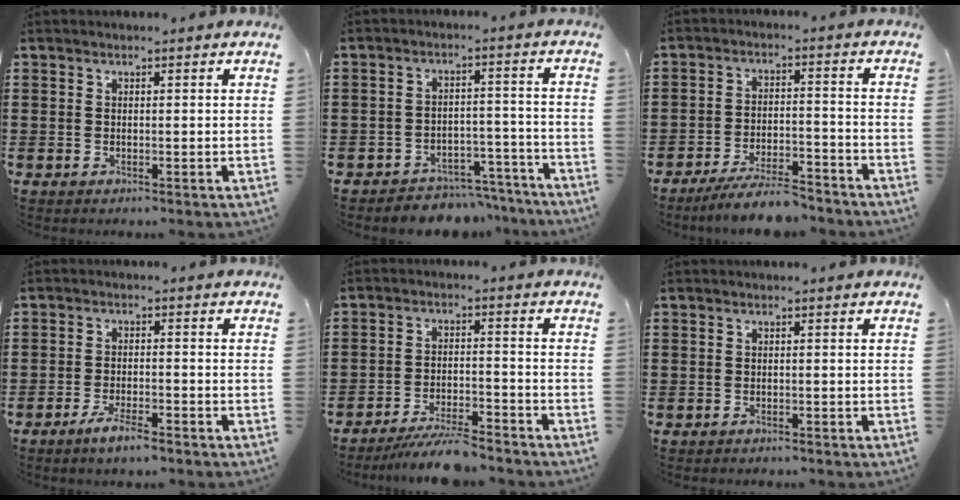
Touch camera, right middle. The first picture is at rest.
{"total": 4.9, "force": [-4.8, 0.9, 0.3], "torque": [-0.005, 0.013, -0.097]}
{"total": 7.0, "force": [-6.4, 0.5, 2.7], "torque": [-0.050, -0.001, -0.120]}
{"total": 3.8, "force": [-2.8, 0.3, 2.5], "torque": [-0.047, -0.002, -0.052]}
{"total": 6.9, "force": [-6.4, 0.5, 2.5], "torque": [-0.046, 0.002, -0.120]}
{"total": 0.7, "force": [-0.7, 0.0, 0.0], "torque": [-0.001, -0.001, -0.015]}